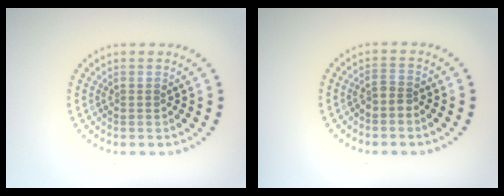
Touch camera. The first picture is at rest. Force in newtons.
{"total": 1.5, "press": 1.1, "slide": 1.0}